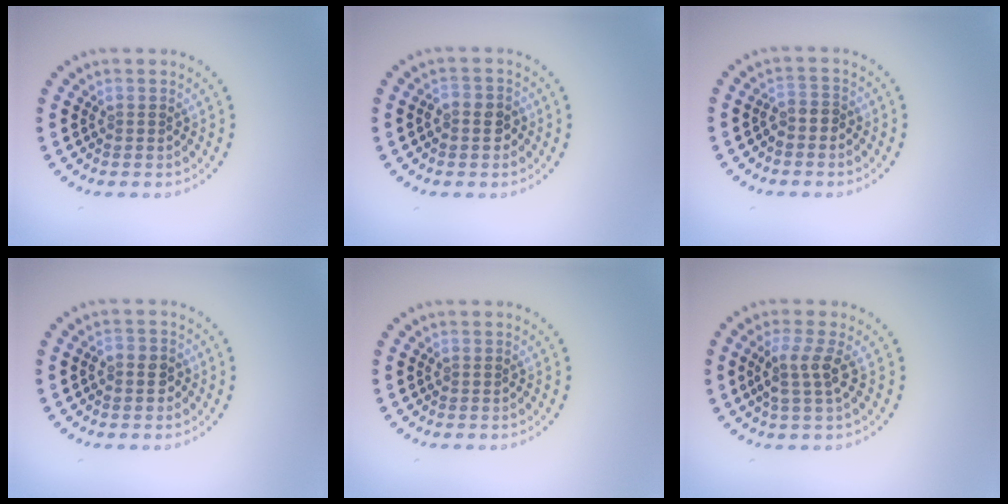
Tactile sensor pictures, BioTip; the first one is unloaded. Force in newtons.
{"total": 2.0, "press": 1.9, "slide": 0.6}
{"total": 1.1, "press": 0.8, "slide": 0.8}
{"total": 1.3, "press": 1.3, "slide": 0.4}
{"total": 0.0}
{"total": 2.6, "press": 2.0, "slide": 1.8}